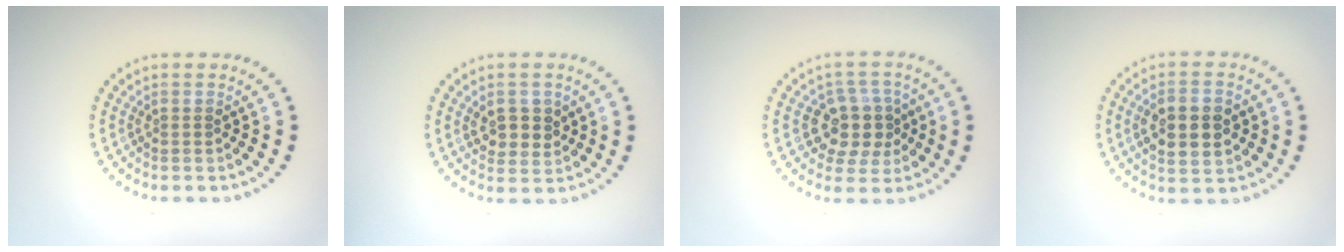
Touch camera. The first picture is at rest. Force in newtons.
{"total": 2.8, "press": 2.7, "slide": 0.8}
{"total": 4.2, "press": 3.9, "slide": 1.6}
{"total": 5.3, "press": 5.3, "slide": 0.3}